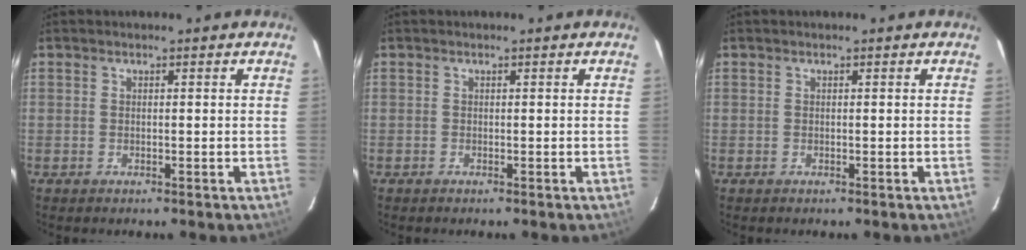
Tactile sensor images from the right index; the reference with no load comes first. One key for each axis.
{"total": 0.0}
{"total": 0.0}